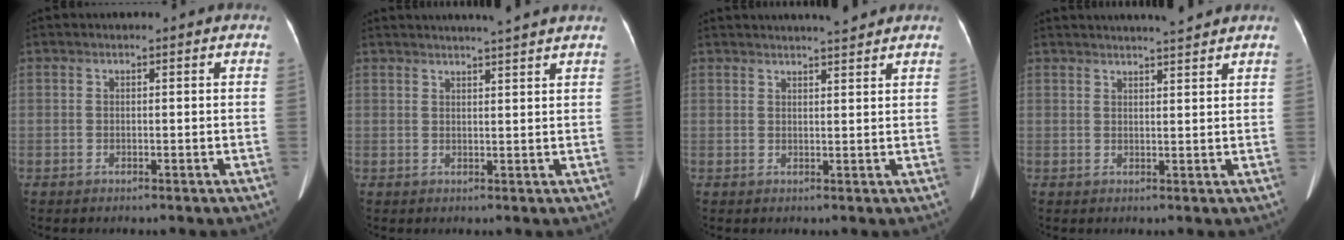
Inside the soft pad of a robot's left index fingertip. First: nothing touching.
{"total": 7.6, "force": [6.8, -0.7, 3.3], "torque": [-0.046, 0.016, 0.080]}
{"total": 5.7, "force": [5.2, -0.1, 2.2], "torque": [-0.036, 0.009, 0.069]}
{"total": 6.5, "force": [6.0, -0.5, 2.5], "torque": [-0.039, 0.010, 0.078]}